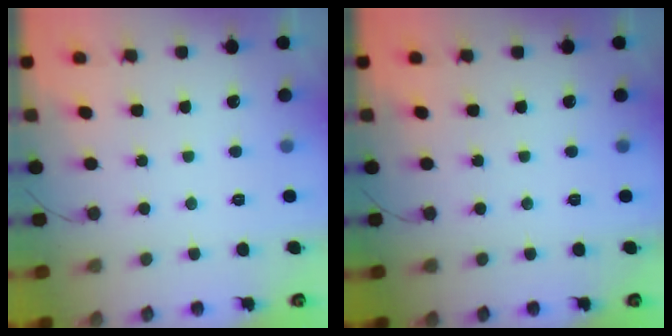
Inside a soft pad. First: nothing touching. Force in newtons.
{"total": 0.0}